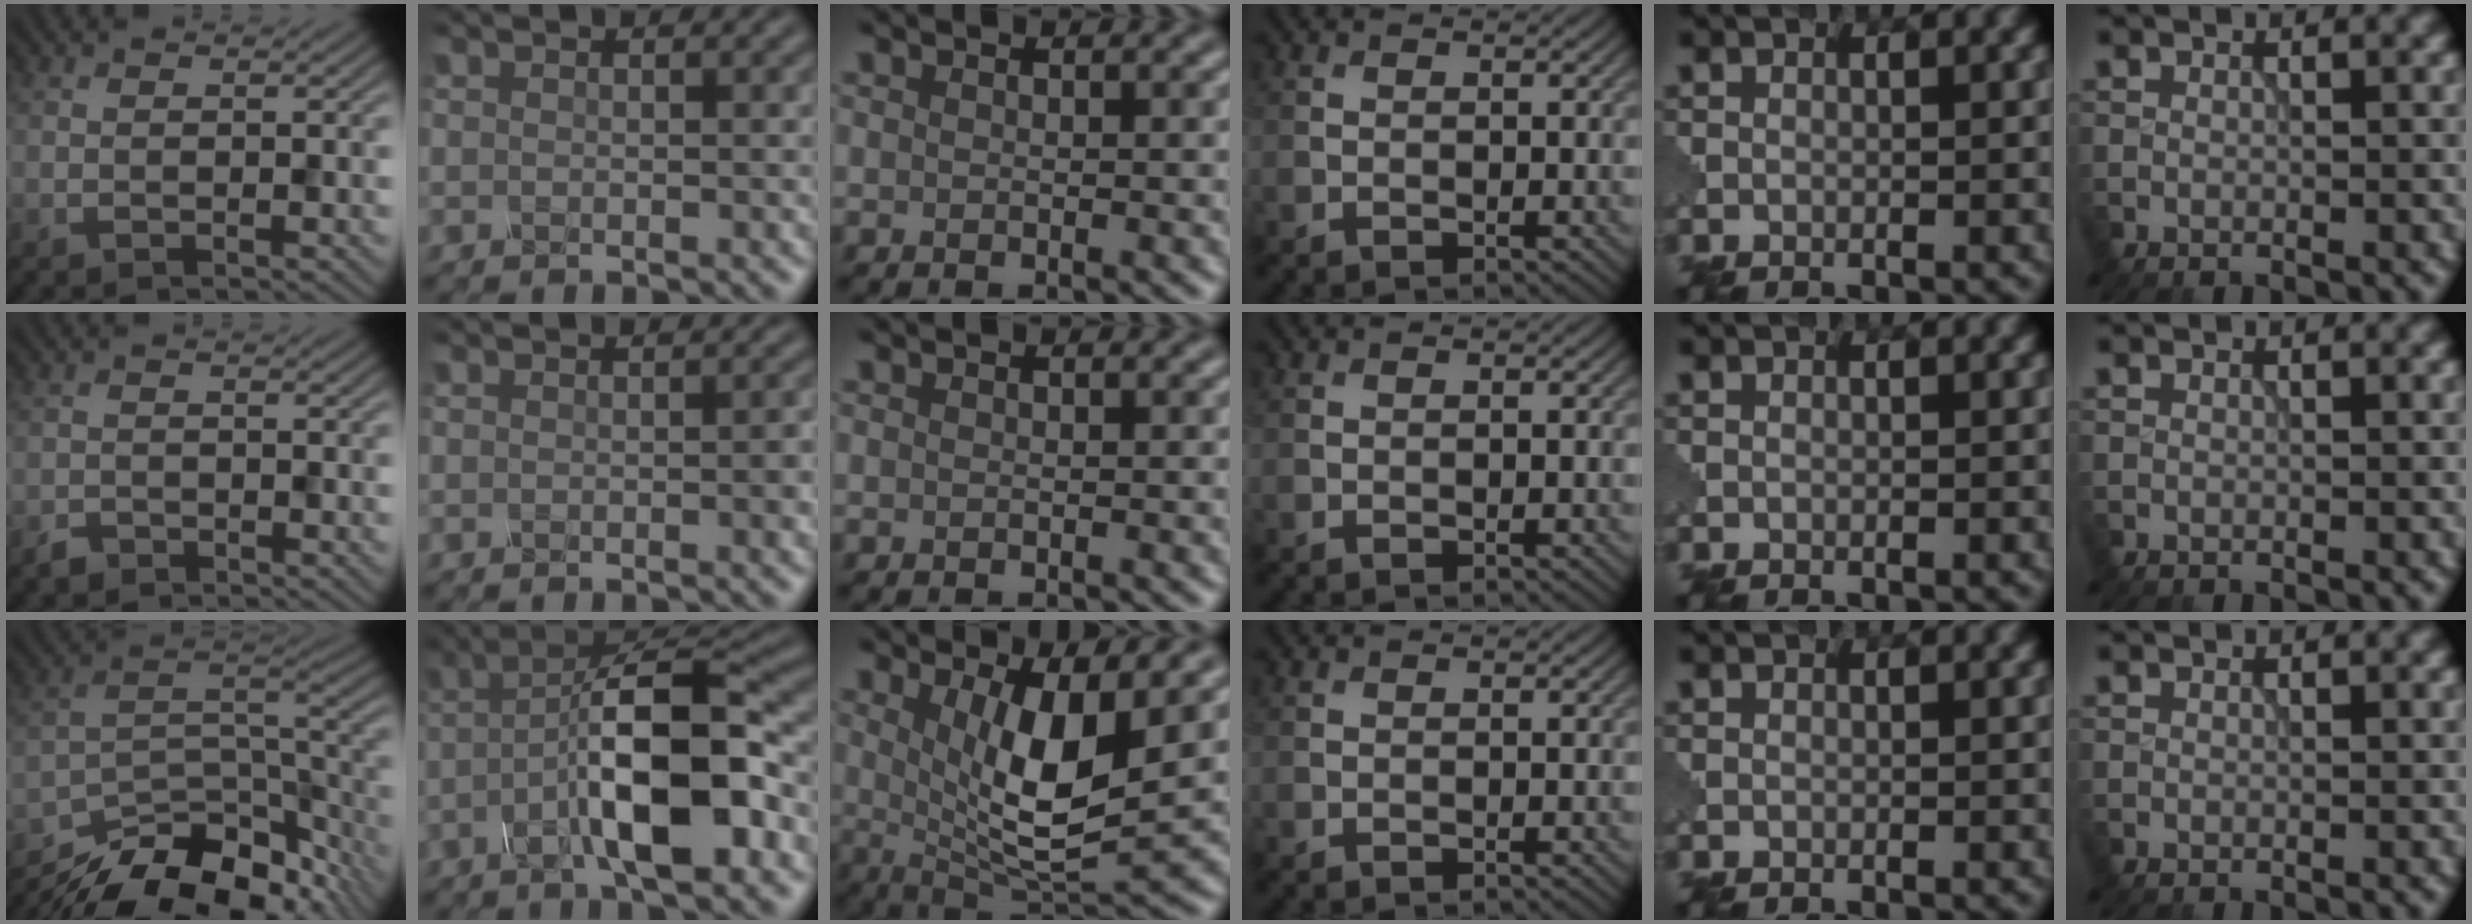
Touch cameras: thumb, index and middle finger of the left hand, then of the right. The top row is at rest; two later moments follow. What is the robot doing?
{"motion": "disassemble", "object": "glue stick"}